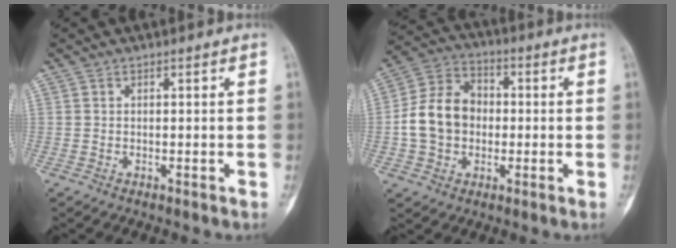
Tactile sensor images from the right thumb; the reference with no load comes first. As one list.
[{"total": 12.2, "force": [-0.8, 9.7, 7.4], "torque": [-0.118, 0.032, -0.022]}]